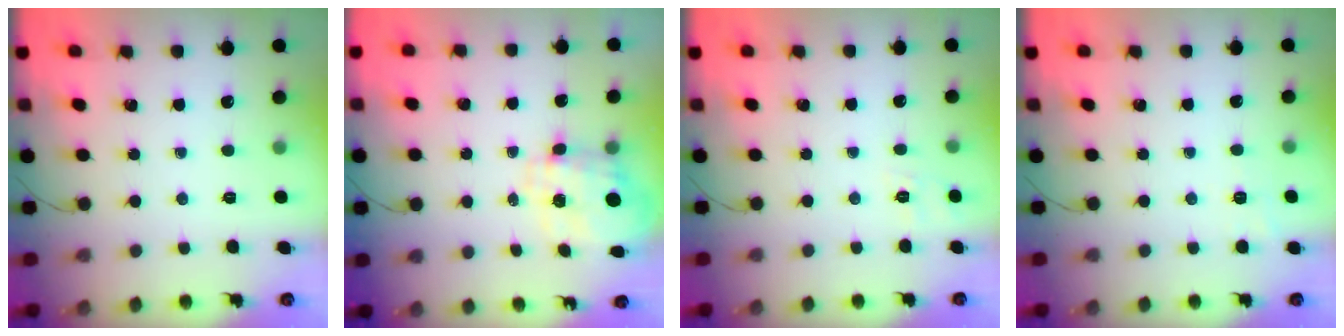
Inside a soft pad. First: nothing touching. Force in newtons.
{"total": 3.4, "press": 3.2, "slide": 1.1}
{"total": 8.6, "press": 8.3, "slide": 2.2}
{"total": 2.0, "press": 1.3, "slide": 1.6}